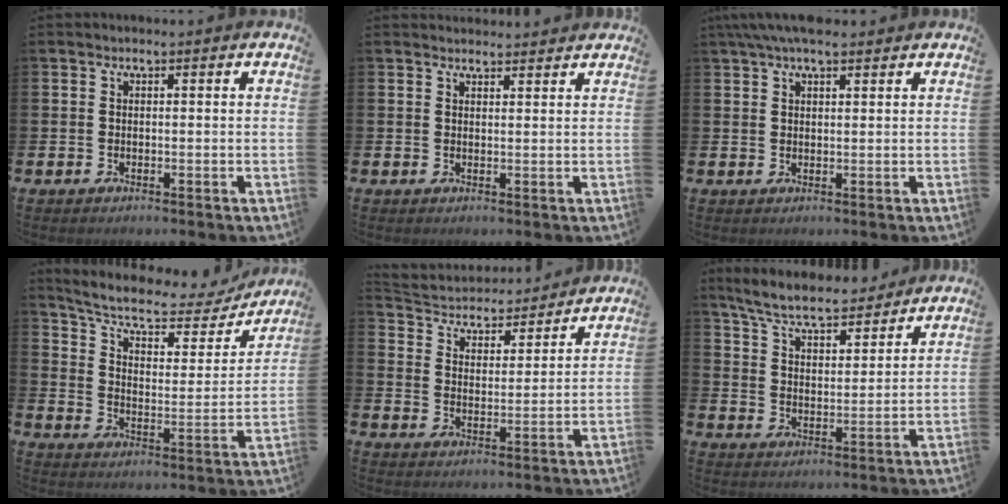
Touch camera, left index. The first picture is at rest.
{"total": 2.1, "force": [2.0, 0.3, -0.1], "torque": [0.009, -0.011, 0.036]}
{"total": 4.7, "force": [3.9, 1.4, 2.3], "torque": [-0.043, -0.007, 0.069]}
{"total": 7.7, "force": [6.4, 2.6, 3.4], "torque": [-0.086, -0.046, 0.103]}
{"total": 4.4, "force": [4.2, 1.5, 0.1], "torque": [-0.033, -0.041, 0.066]}
{"total": 7.2, "force": [6.7, 1.4, 2.3], "torque": [-0.076, -0.037, 0.117]}